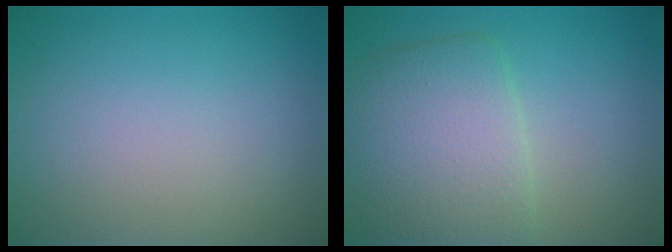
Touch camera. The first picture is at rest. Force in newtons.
{"total": 6.2, "press": 6.2, "slide": 0.3}